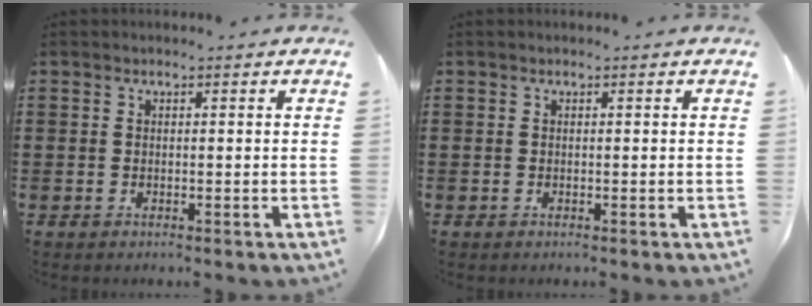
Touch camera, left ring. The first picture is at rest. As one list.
[{"total": 0.0}]